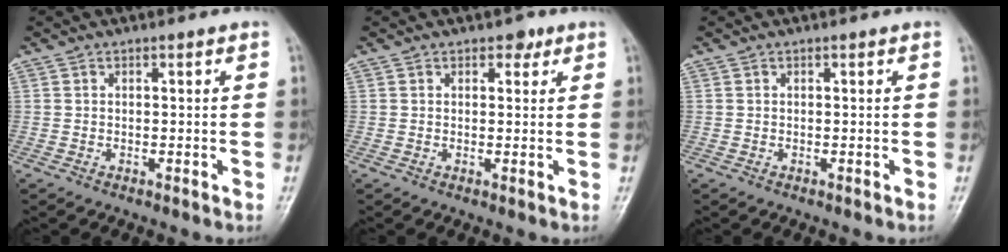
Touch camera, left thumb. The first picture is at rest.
{"total": 2.1, "force": [1.3, 1.4, 1.0], "torque": [0.002, -0.005, 0.015]}
{"total": 0.0}